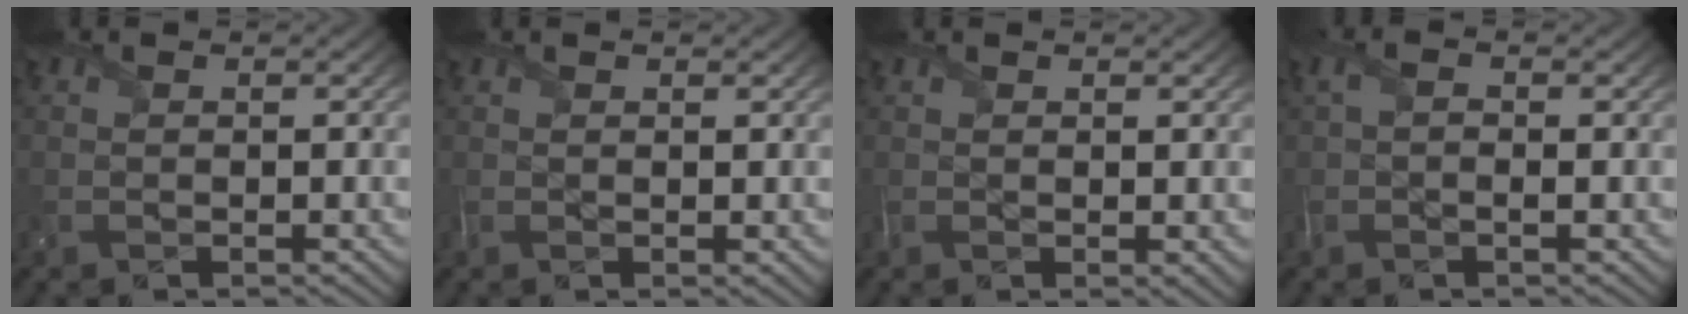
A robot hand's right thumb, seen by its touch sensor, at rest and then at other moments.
{"total": 1.4, "force": [0.8, 0.4, 1.1], "torque": [-0.026, 0.000, 0.015]}
{"total": 2.1, "force": [0.9, 0.6, 1.8], "torque": [-0.041, -0.001, 0.016]}
{"total": 2.2, "force": [0.1, 1.0, 2.0], "torque": [-0.048, 0.004, -0.003]}